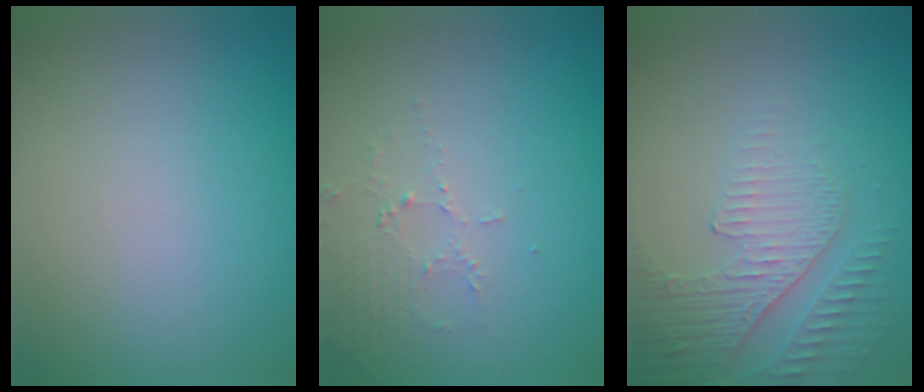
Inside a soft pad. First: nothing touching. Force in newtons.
{"total": 1.9, "press": 1.8, "slide": 0.4}
{"total": 5.0, "press": 3.2, "slide": 3.8}